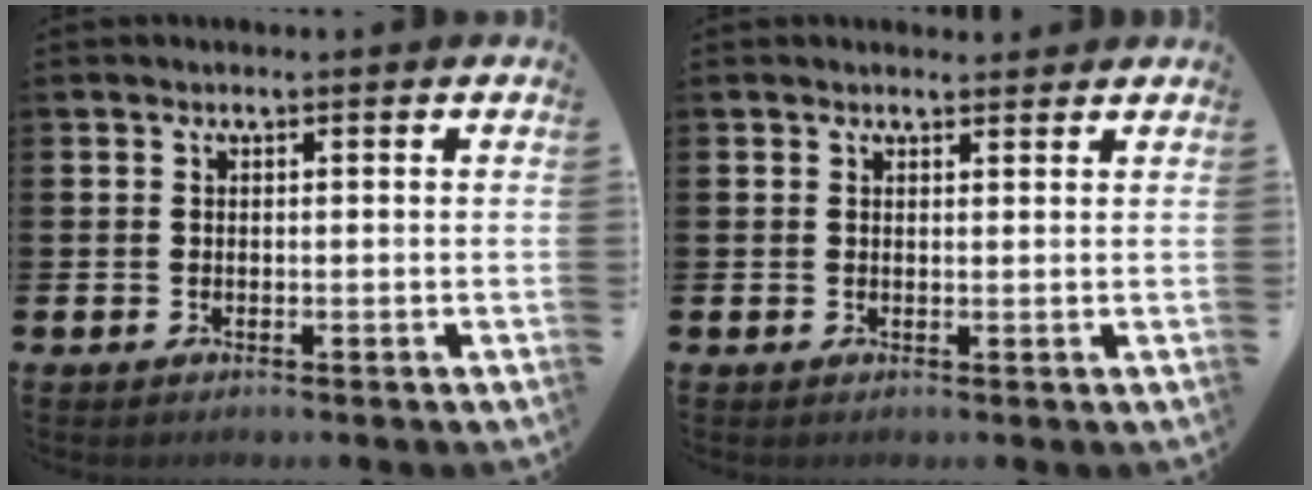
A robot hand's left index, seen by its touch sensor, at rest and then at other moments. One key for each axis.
{"total": 1.4, "fx": 1.3, "fy": 0.3, "fz": 0.0, "tx": 0.008, "ty": -0.003, "tz": 0.022}